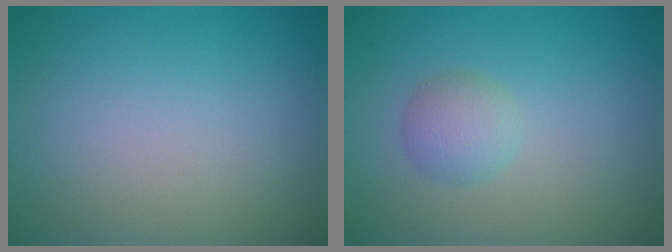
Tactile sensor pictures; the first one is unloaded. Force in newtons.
{"total": 2.0, "press": 2.0, "slide": 0.1}